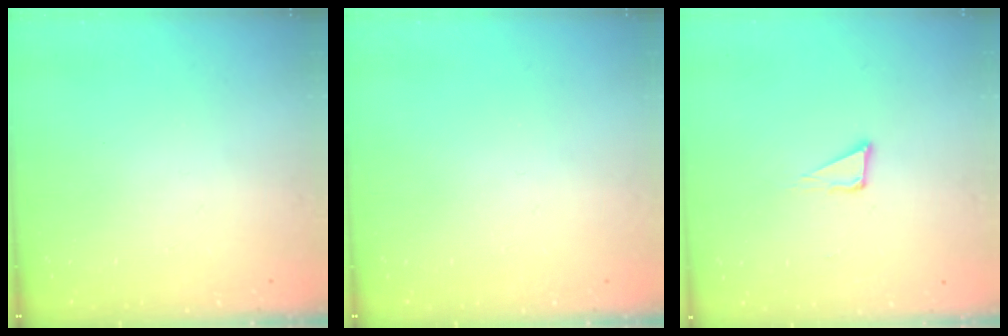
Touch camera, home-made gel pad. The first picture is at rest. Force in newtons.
{"total": 0.0}
{"total": 3.8, "press": 3.7, "slide": 0.8}